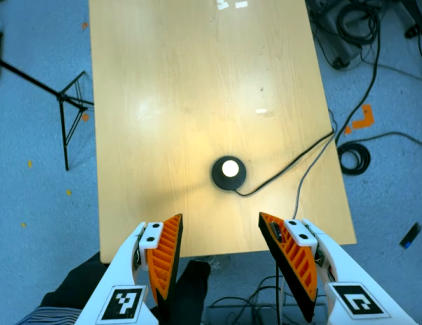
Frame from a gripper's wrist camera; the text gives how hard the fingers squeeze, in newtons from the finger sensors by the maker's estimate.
{"total": 0.0}